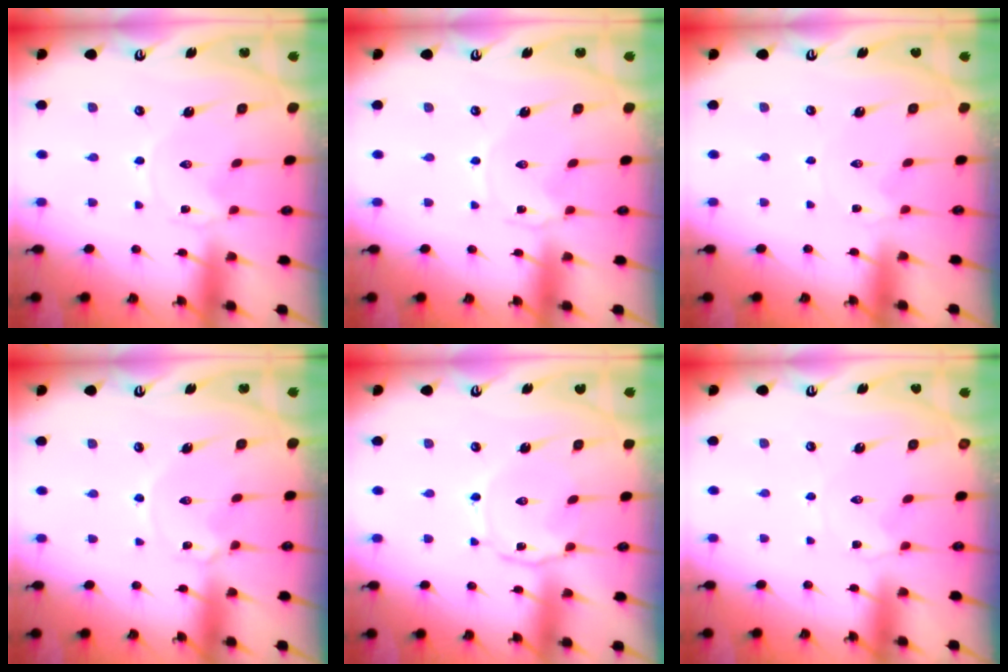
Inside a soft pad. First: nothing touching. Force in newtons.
{"total": 0.0}
{"total": 0.0}
{"total": 1.6, "press": 1.5, "slide": 0.2}
{"total": 2.5, "press": 2.4, "slide": 0.4}
{"total": 1.3, "press": 1.3, "slide": 0.3}